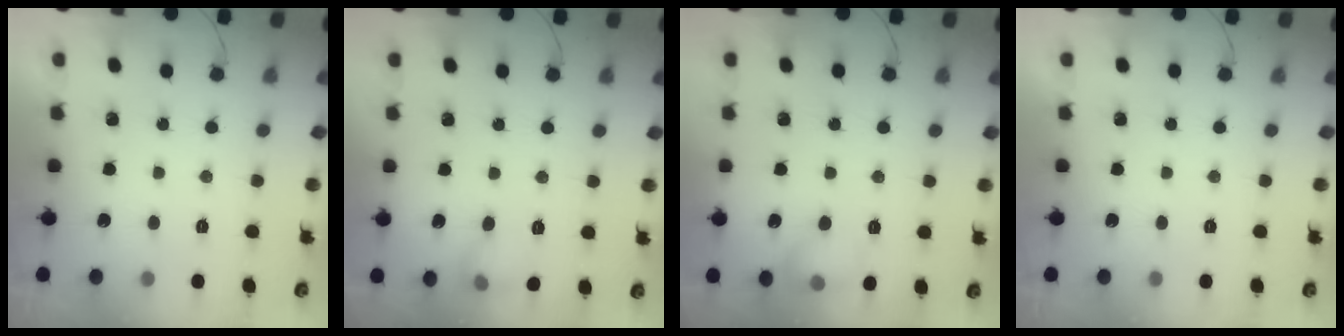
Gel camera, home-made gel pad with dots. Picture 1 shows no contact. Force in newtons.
{"total": 7.3, "press": 7.2, "slide": 1.2}
{"total": 7.5, "press": 7.4, "slide": 1.1}
{"total": 0.0}